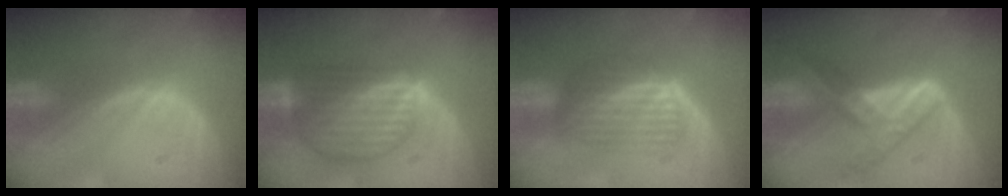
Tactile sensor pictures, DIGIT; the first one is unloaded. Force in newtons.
{"total": 9.0, "press": 7.8, "slide": 4.6}
{"total": 6.3, "press": 5.6, "slide": 2.7}
{"total": 7.3, "press": 6.2, "slide": 3.8}